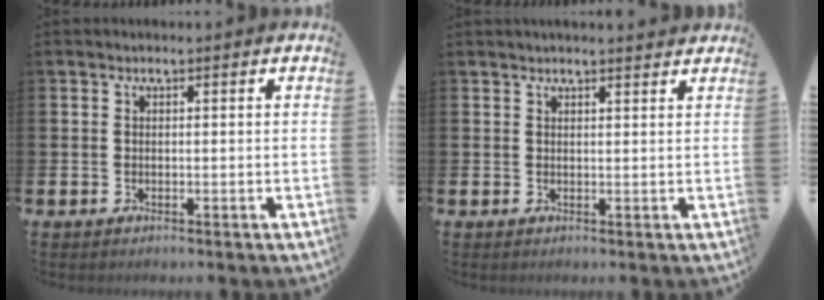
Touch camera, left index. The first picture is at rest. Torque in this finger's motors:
{"motor_torque": [-0.59, -1.39, -0.21, 0.21]}